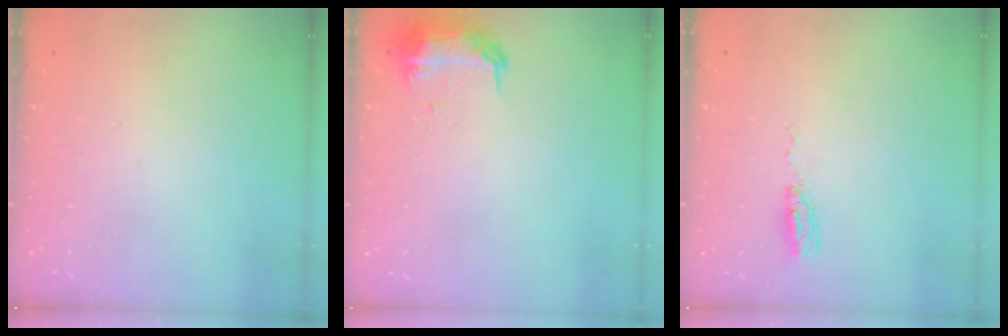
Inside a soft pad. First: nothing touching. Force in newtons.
{"total": 10.1, "press": 10.1, "slide": 0.7}
{"total": 4.4, "press": 4.1, "slide": 1.6}